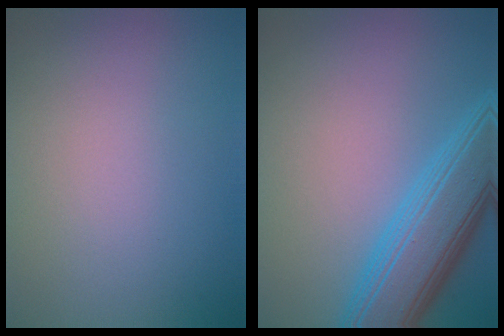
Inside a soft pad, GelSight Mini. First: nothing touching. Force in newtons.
{"total": 6.8, "press": 6.8, "slide": 0.2}